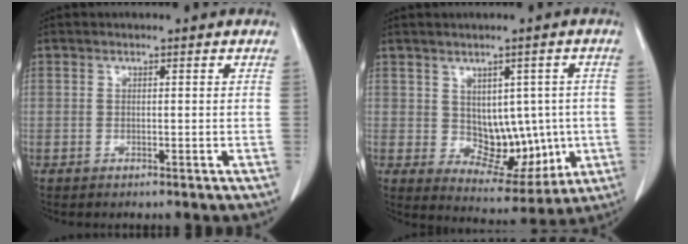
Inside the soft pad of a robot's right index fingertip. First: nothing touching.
{"total": 9.1, "force": [-0.1, 6.0, 6.8], "torque": [-0.076, 0.010, 0.024]}